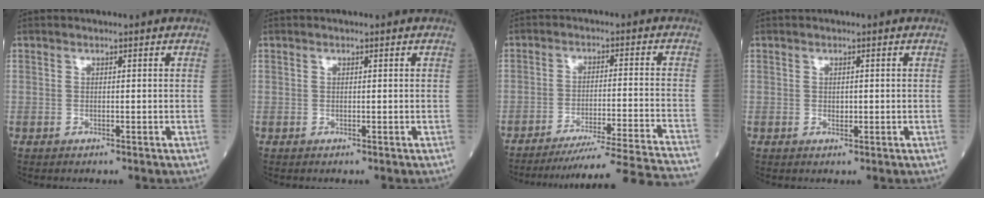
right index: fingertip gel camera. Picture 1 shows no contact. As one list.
[{"total": 0.0}, {"total": 22.5, "force": [-21.0, -3.6, 7.0], "torque": [-0.053, -0.049, -0.286]}, {"total": 0.9, "force": [0.0, 0.6, 0.6], "torque": [-0.004, 0.001, 0.002]}]